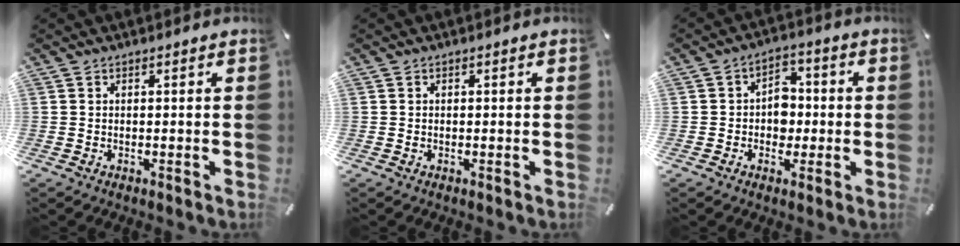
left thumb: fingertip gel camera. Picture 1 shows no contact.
{"total": 0.5, "force": [-0.1, 0.4, 0.4], "torque": [-0.008, -0.001, -0.002]}
{"total": 6.4, "force": [-0.9, 5.6, 2.9], "torque": [-0.036, 0.011, -0.020]}